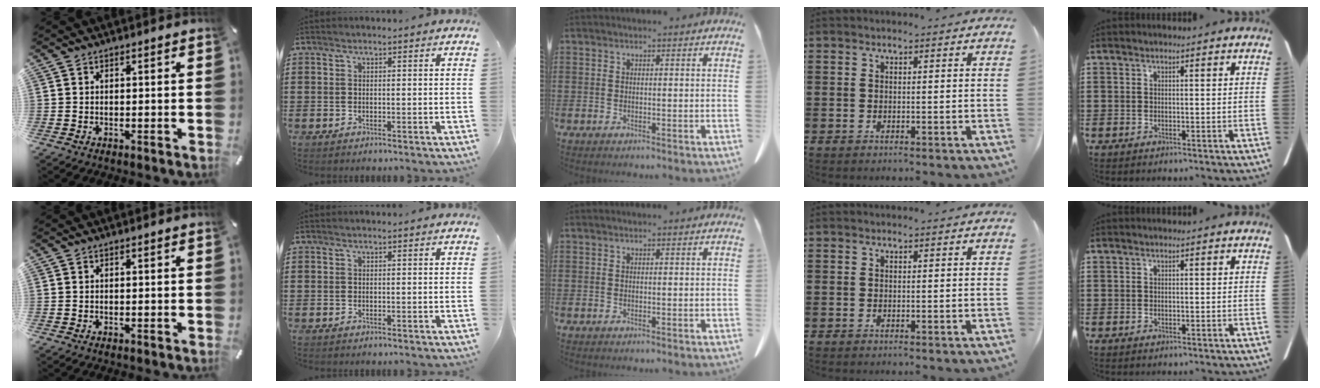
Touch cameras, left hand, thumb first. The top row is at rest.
{}